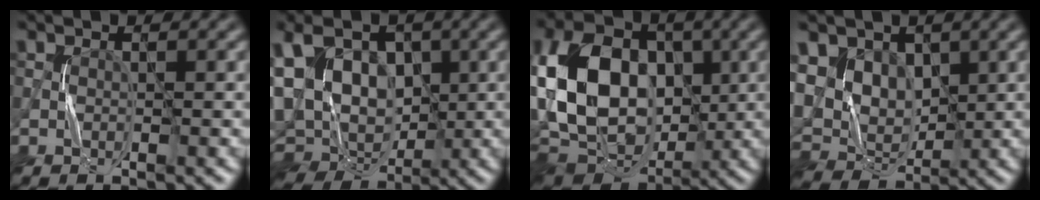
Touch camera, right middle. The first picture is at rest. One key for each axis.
{"total": 14.2, "fx": 1.2, "fy": 10.0, "fz": 10.0, "tx": -0.179, "ty": 0.020, "tz": 0.022}
{"total": 14.0, "fx": 1.0, "fy": 10.0, "fz": 9.7, "tx": -0.213, "ty": 0.012, "tz": 0.004}
{"total": 8.1, "fx": 2.4, "fy": 6.4, "fz": 4.3, "tx": -0.099, "ty": 0.004, "tz": 0.044}